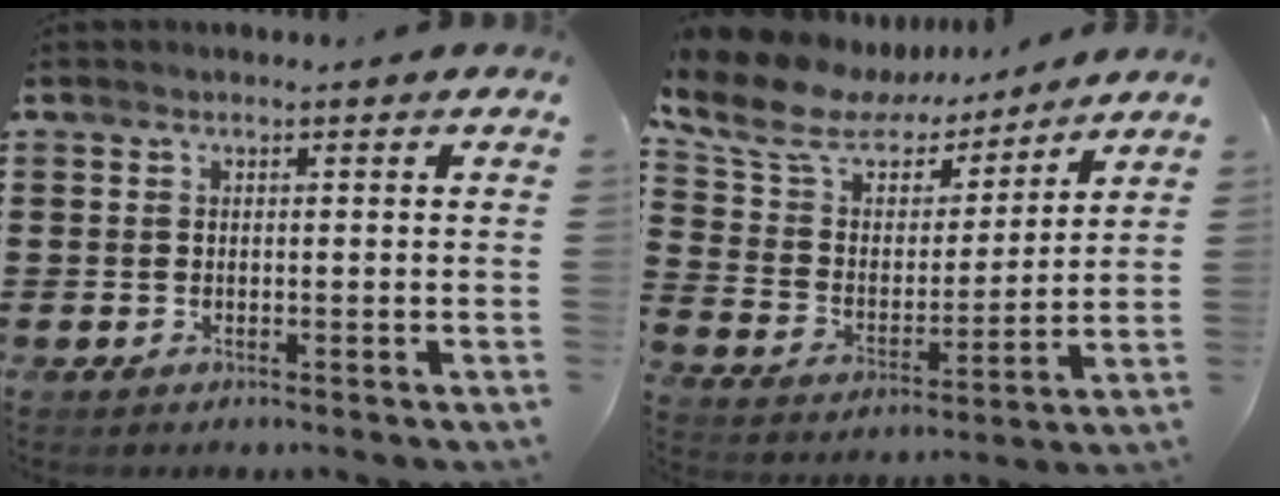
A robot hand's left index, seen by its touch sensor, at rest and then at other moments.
{"total": 10.3, "force": [7.9, 5.2, 4.1], "torque": [-0.130, -0.038, 0.139]}